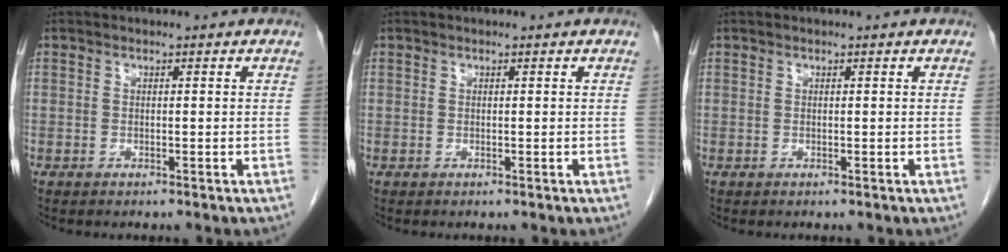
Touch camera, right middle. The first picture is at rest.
{"total": 0.0}
{"total": 0.0}